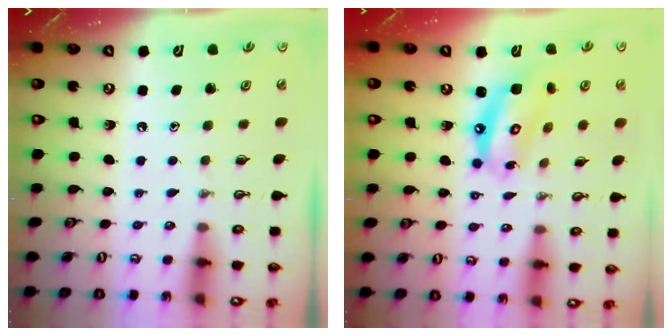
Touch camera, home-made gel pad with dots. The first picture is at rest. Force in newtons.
{"total": 12.8, "press": 12.8, "slide": 1.5}